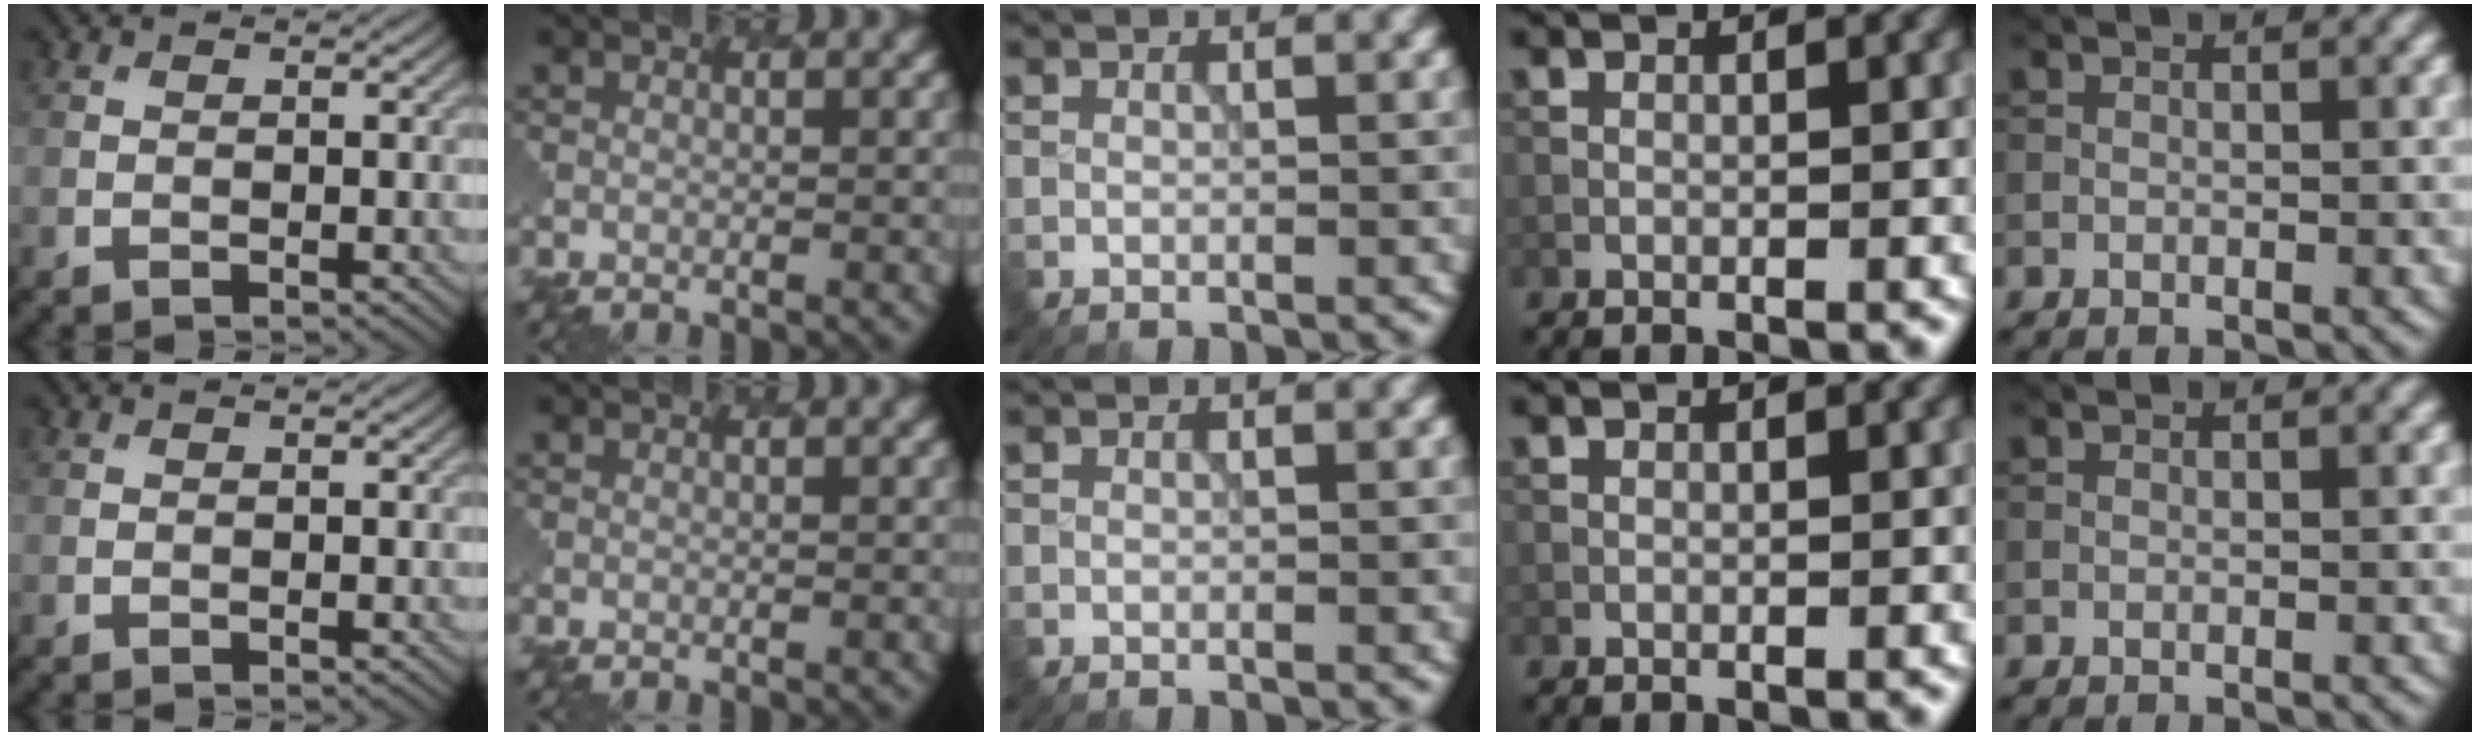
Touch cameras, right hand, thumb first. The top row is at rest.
{}